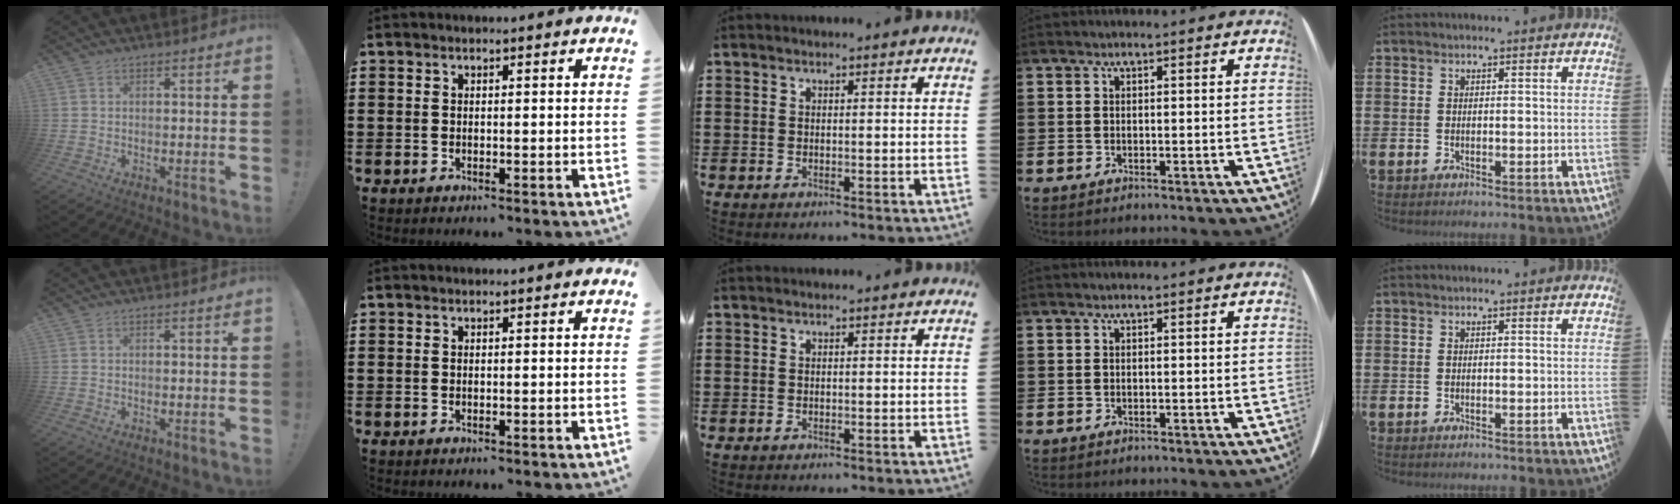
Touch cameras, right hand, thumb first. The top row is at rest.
{}